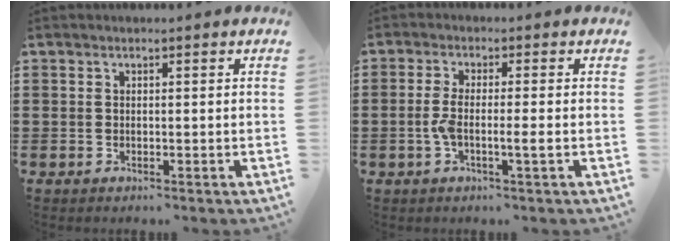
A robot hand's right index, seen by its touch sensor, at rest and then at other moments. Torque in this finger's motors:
{"motor_torque": [0.96, -0.75, 0.57, 0.11]}